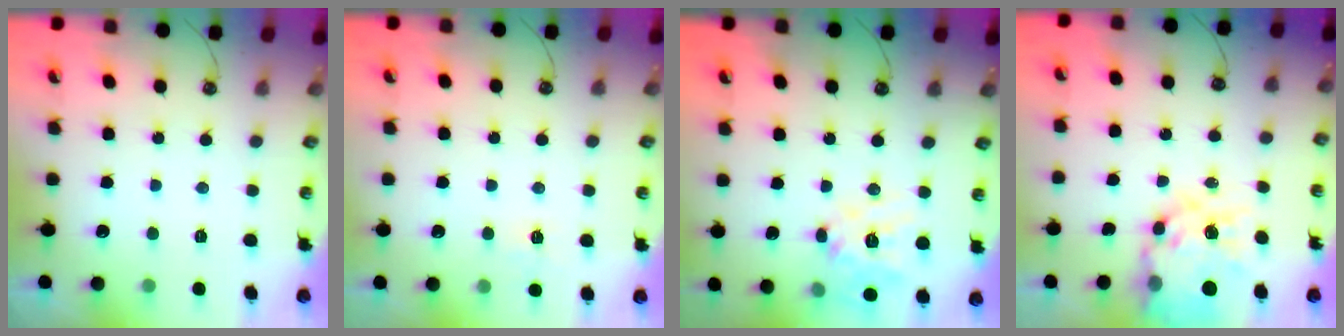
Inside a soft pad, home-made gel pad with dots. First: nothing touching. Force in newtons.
{"total": 2.9, "press": 2.9, "slide": 0.4}
{"total": 14.7, "press": 14.6, "slide": 1.8}
{"total": 18.6, "press": 18.6, "slide": 1.8}